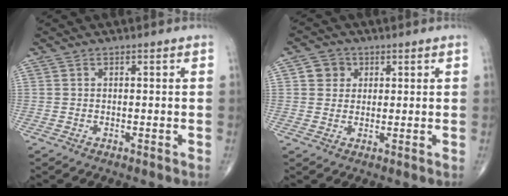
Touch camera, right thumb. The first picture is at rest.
{"total": 4.1, "force": [1.3, 3.7, 1.1], "torque": [0.003, 0.000, 0.016]}